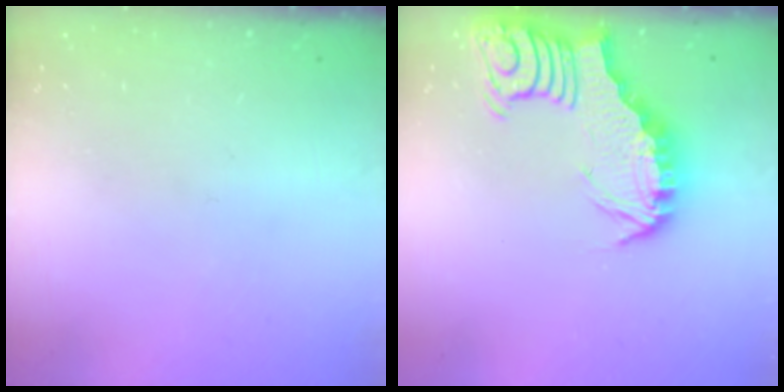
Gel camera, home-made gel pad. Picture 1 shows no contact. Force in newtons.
{"total": 3.4, "press": 3.4, "slide": 0.4}